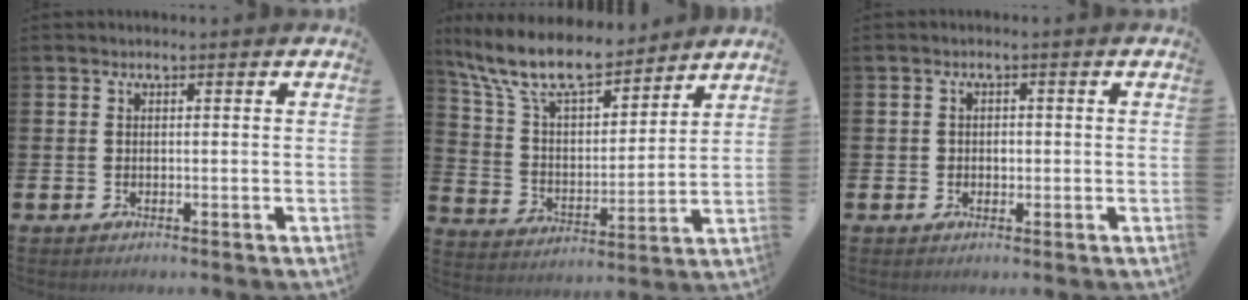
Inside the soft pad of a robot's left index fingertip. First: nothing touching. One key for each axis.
{"total": 10.8, "fx": 9.3, "fy": 2.9, "fz": 4.6, "tx": -0.135, "ty": -0.048, "tz": 0.166}
{"total": 1.3, "fx": 0.0, "fy": 1.1, "fz": 0.5, "tx": -0.004, "ty": 0.005, "tz": -0.005}